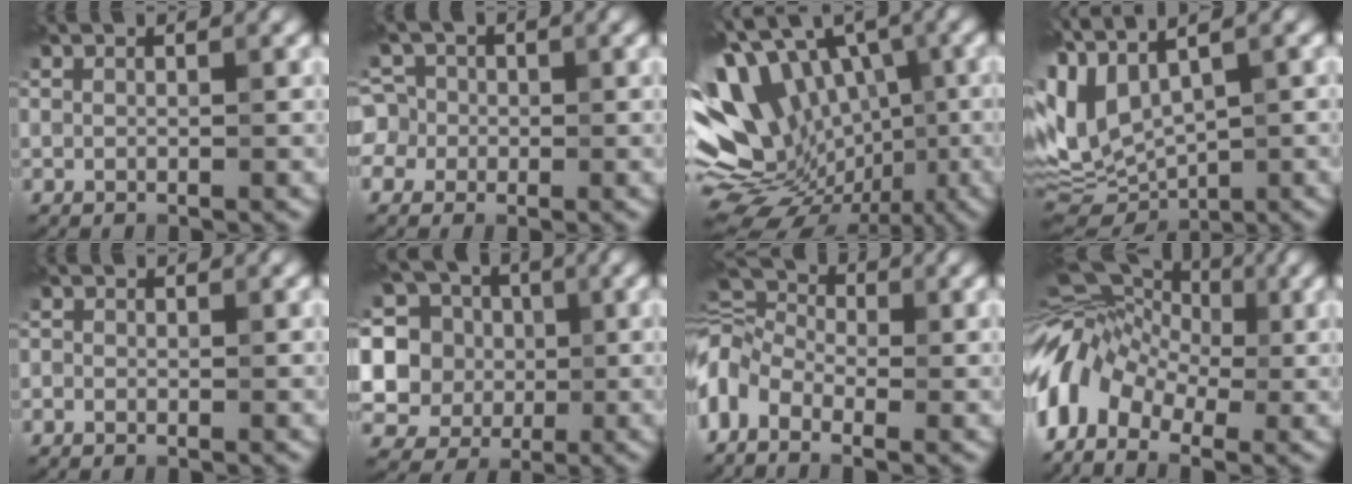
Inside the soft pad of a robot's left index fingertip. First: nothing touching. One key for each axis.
{"total": 4.6, "fx": -1.4, "fy": 4.4, "fz": 0.3, "tx": 0.005, "ty": 0.019, "tz": -0.054}
{"total": 16.3, "fx": -2.8, "fy": 12.3, "fz": 10.3, "tx": -0.166, "ty": 0.028, "tz": -0.047}
{"total": 8.7, "fx": 0.8, "fy": 3.9, "fz": 7.8, "tx": -0.197, "ty": -0.008, "tz": 0.048}
{"total": 0.7, "fx": -0.5, "fy": 0.2, "fz": -0.3, "tx": 0.007, "ty": -0.007, "tz": -0.008}
{"total": 10.7, "fx": 2.2, "fy": 9.7, "fz": 4.0, "tx": -0.122, "ty": 0.036, "tz": 0.013}
{"total": 7.4, "fx": -2.6, "fy": 4.7, "fz": 5.1, "tx": -0.111, "ty": 0.014, "tz": -0.053}
{"total": 6.5, "fx": -2.8, "fy": 4.7, "fz": 3.5, "tx": -0.065, "ty": 0.002, "tz": -0.073}